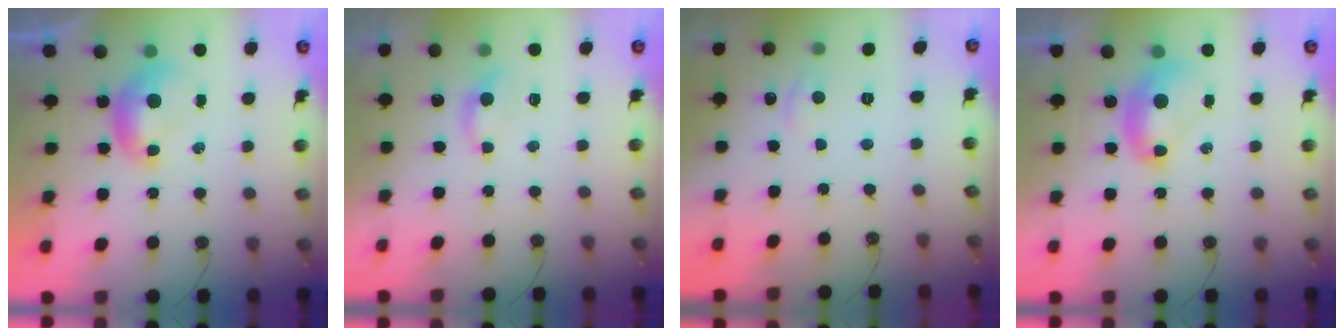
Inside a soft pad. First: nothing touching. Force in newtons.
{"total": 0.6, "press": 0.3, "slide": 0.5}
{"total": 2.5, "press": 2.4, "slide": 0.5}
{"total": 2.6, "press": 2.6, "slide": 0.2}